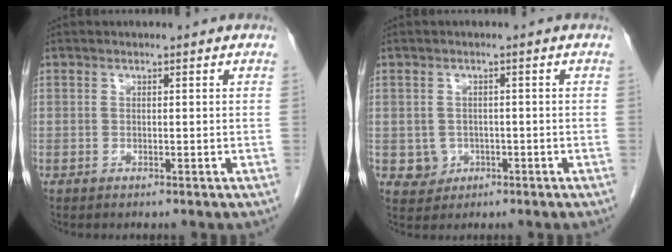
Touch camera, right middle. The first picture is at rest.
{"total": 2.8, "force": [-0.7, 2.6, 0.6], "torque": [-0.005, 0.005, -0.003]}